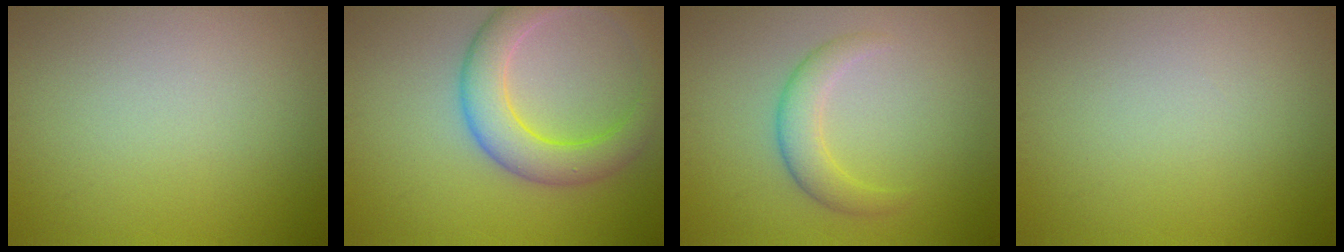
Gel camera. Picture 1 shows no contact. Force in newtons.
{"total": 5.6, "press": 5.6, "slide": 0.4}
{"total": 2.8, "press": 2.8, "slide": 0.1}
{"total": 0.0}